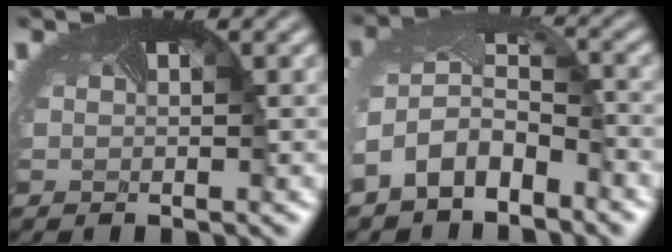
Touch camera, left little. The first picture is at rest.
{"total": 5.9, "force": [-3.2, 3.8, 3.1], "torque": [-0.086, -0.011, -0.065]}